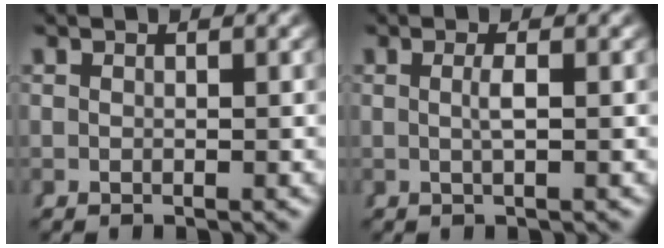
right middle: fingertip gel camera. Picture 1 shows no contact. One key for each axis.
{"total": 1.3, "fx": -0.3, "fy": -0.1, "fz": 1.3, "tx": -0.025, "ty": -0.006, "tz": -0.003}